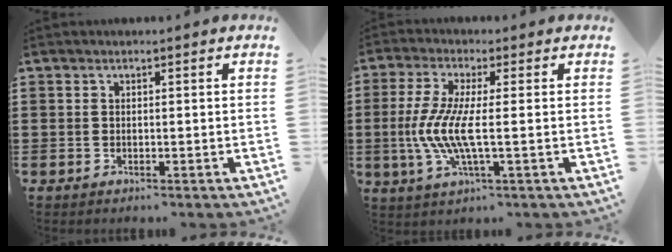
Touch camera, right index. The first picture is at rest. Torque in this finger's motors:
{"motor_torque": [1.68, -0.45, 0.72, 0.21]}